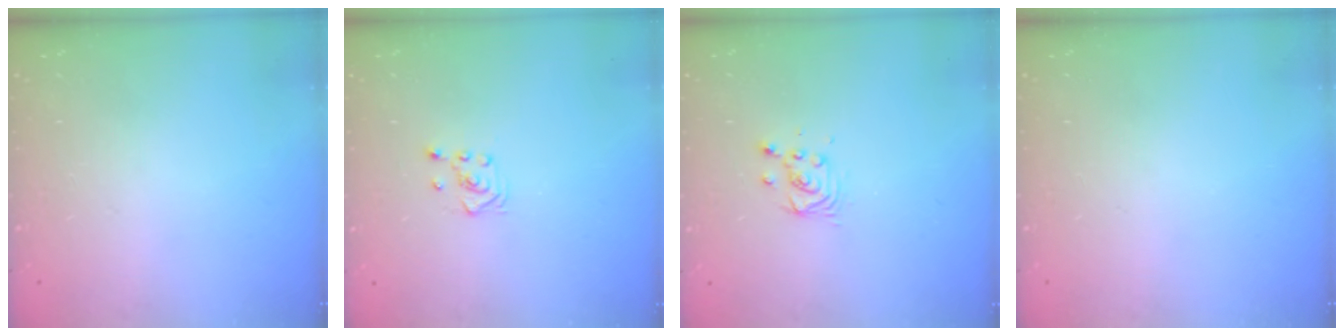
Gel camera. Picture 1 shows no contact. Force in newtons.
{"total": 3.1, "press": 3.0, "slide": 0.8}
{"total": 3.4, "press": 3.4, "slide": 0.4}
{"total": 0.0}